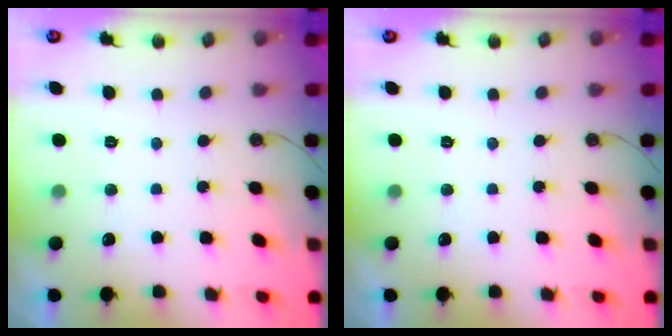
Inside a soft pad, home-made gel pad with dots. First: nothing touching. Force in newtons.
{"total": 0.0}